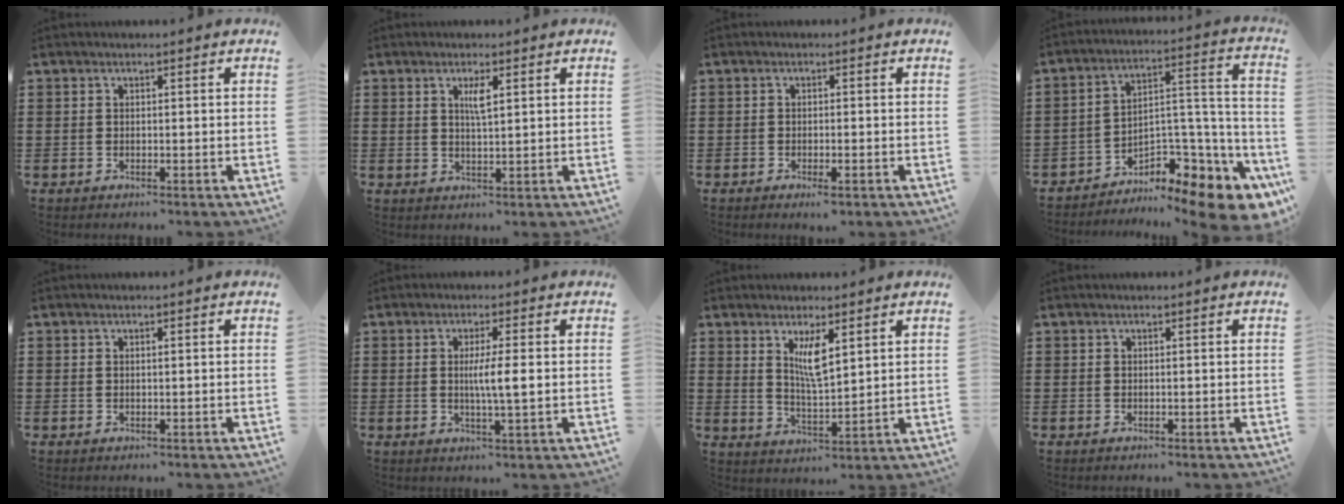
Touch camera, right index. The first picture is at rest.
{"total": 2.4, "force": [1.0, 0.4, 2.2], "torque": [-0.037, -0.001, 0.013]}
{"total": 1.2, "force": [-0.9, 0.1, 0.9], "torque": [-0.018, -0.005, -0.014]}
{"total": 7.3, "force": [-5.4, 3.9, 3.0], "torque": [-0.047, -0.001, -0.098]}
{"total": 0.6, "force": [0.1, 0.1, 0.6], "torque": [-0.012, -0.001, 0.003]}
{"total": 4.7, "force": [0.2, 0.2, 4.7], "torque": [-0.084, -0.005, 0.000]}
{"total": 5.1, "force": [2.4, 1.3, 4.3], "torque": [-0.083, -0.001, 0.040]}
{"total": 0.0}